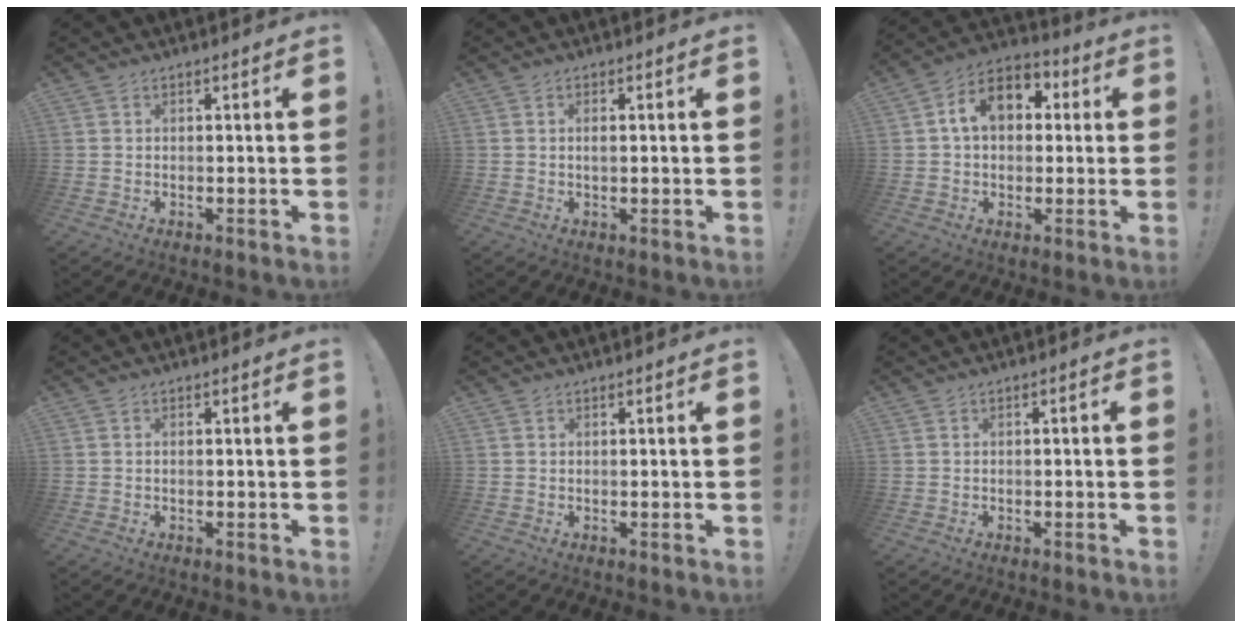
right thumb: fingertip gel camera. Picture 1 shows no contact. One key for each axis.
{"total": 1.1, "fx": 0.0, "fy": 0.4, "fz": 1.1, "tx": -0.026, "ty": 0.003, "tz": 0.000}
{"total": 11.4, "fx": 2.7, "fy": 8.1, "fz": 7.5, "tx": -0.114, "ty": 0.010, "tz": 0.051}
{"total": 0.0}
{"total": 0.0}
{"total": 1.0, "fx": -0.8, "fy": 0.0, "fz": 0.6, "tx": -0.018, "ty": 0.005, "tz": -0.013}